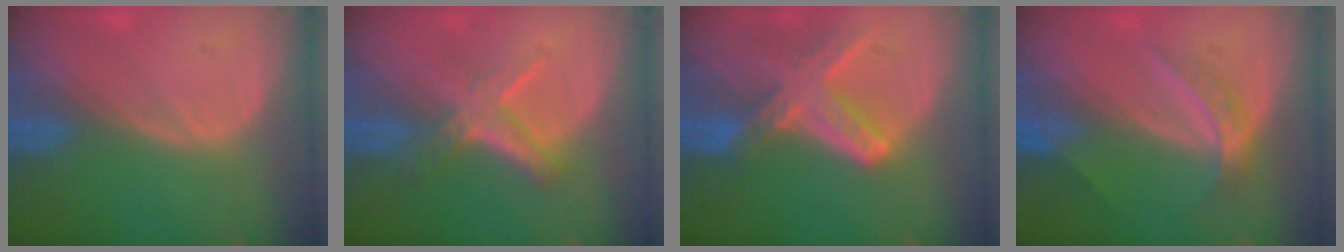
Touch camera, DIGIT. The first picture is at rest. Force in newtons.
{"total": 5.6, "press": 5.4, "slide": 1.5}
{"total": 8.2, "press": 7.2, "slide": 3.9}
{"total": 4.6, "press": 4.1, "slide": 2.2}